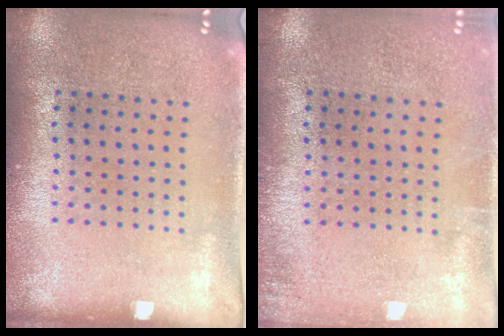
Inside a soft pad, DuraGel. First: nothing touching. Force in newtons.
{"total": 0.8, "press": 0.8, "slide": 0.1}